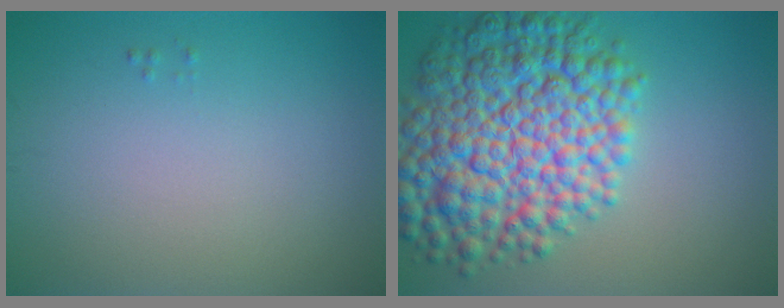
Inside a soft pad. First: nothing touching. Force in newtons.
{"total": 12.1, "press": 12.1, "slide": 0.2}